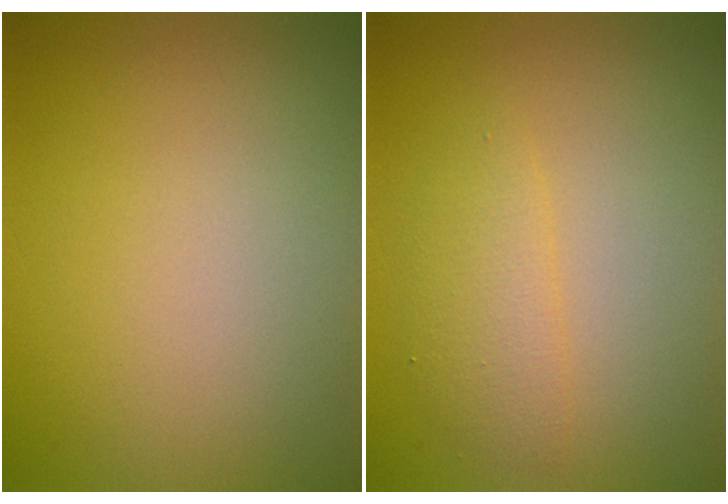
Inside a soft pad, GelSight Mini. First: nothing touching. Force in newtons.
{"total": 2.0, "press": 2.0, "slide": 0.1}